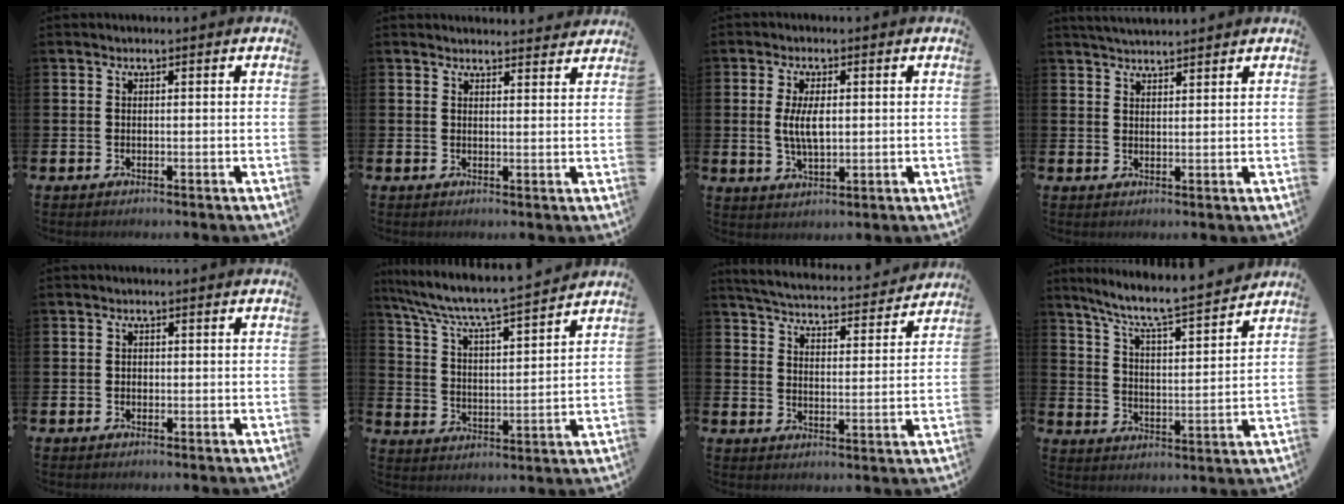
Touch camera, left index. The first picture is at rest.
{"total": 2.5, "force": [2.5, 0.3, -0.2], "torque": [0.008, -0.019, 0.043]}
{"total": 4.8, "force": [0.8, 2.2, 4.2], "torque": [-0.073, 0.002, 0.010]}
{"total": 3.1, "force": [3.1, 0.2, 0.4], "torque": [-0.011, -0.011, 0.056]}
{"total": 0.7, "force": [-0.1, 0.6, 0.2], "torque": [0.000, 0.004, -0.004]}
{"total": 7.1, "force": [6.7, 0.2, 2.3], "torque": [-0.078, -0.055, 0.111]}
{"total": 4.9, "force": [4.8, 0.4, 0.7], "torque": [-0.039, -0.039, 0.080]}
{"total": 7.7, "force": [7.2, 0.2, 2.9], "torque": [-0.089, -0.056, 0.120]}